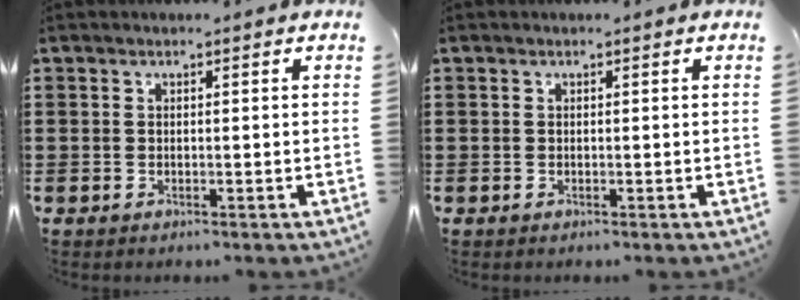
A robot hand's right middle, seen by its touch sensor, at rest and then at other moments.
{"total": 0.0}